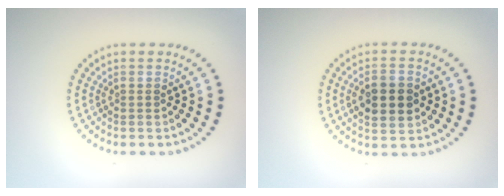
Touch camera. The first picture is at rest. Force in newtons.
{"total": 4.5, "press": 4.4, "slide": 0.2}